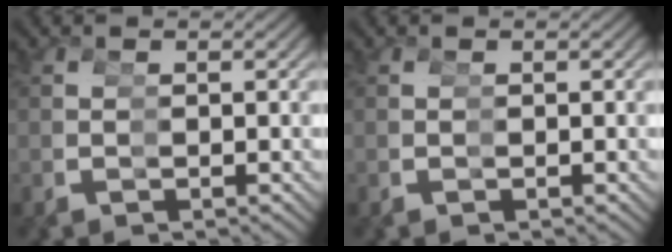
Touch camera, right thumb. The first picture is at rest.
{"total": 0.0}